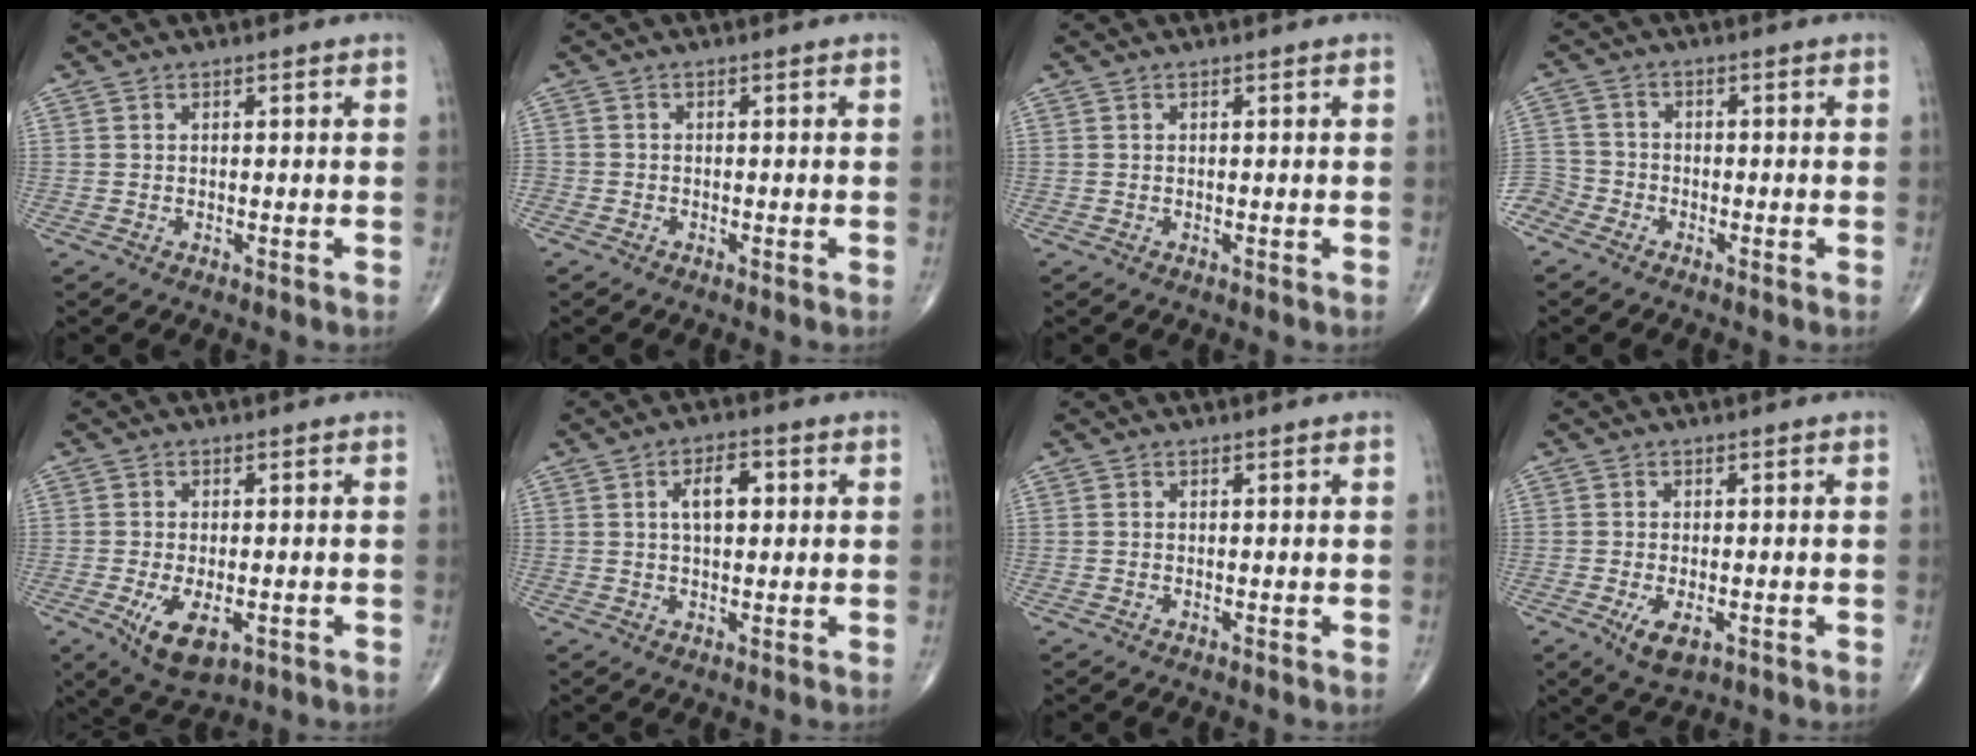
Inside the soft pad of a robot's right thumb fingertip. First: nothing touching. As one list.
[{"total": 1.1, "force": [-0.7, 0.8, 0.2], "torque": [-0.003, 0.002, -0.020]}, {"total": 0.0}, {"total": 5.3, "force": [-3.8, 3.5, 1.0], "torque": [-0.021, 0.009, -0.086]}, {"total": 7.7, "force": [-2.6, 3.8, 6.2], "torque": [-0.107, -0.009, -0.034]}, {"total": 5.6, "force": [1.2, 2.9, 4.6], "torque": [-0.067, 0.008, 0.016]}, {"total": 0.0}, {"total": 4.8, "force": [-1.8, 2.3, 3.8], "torque": [-0.066, -0.007, -0.025]}]